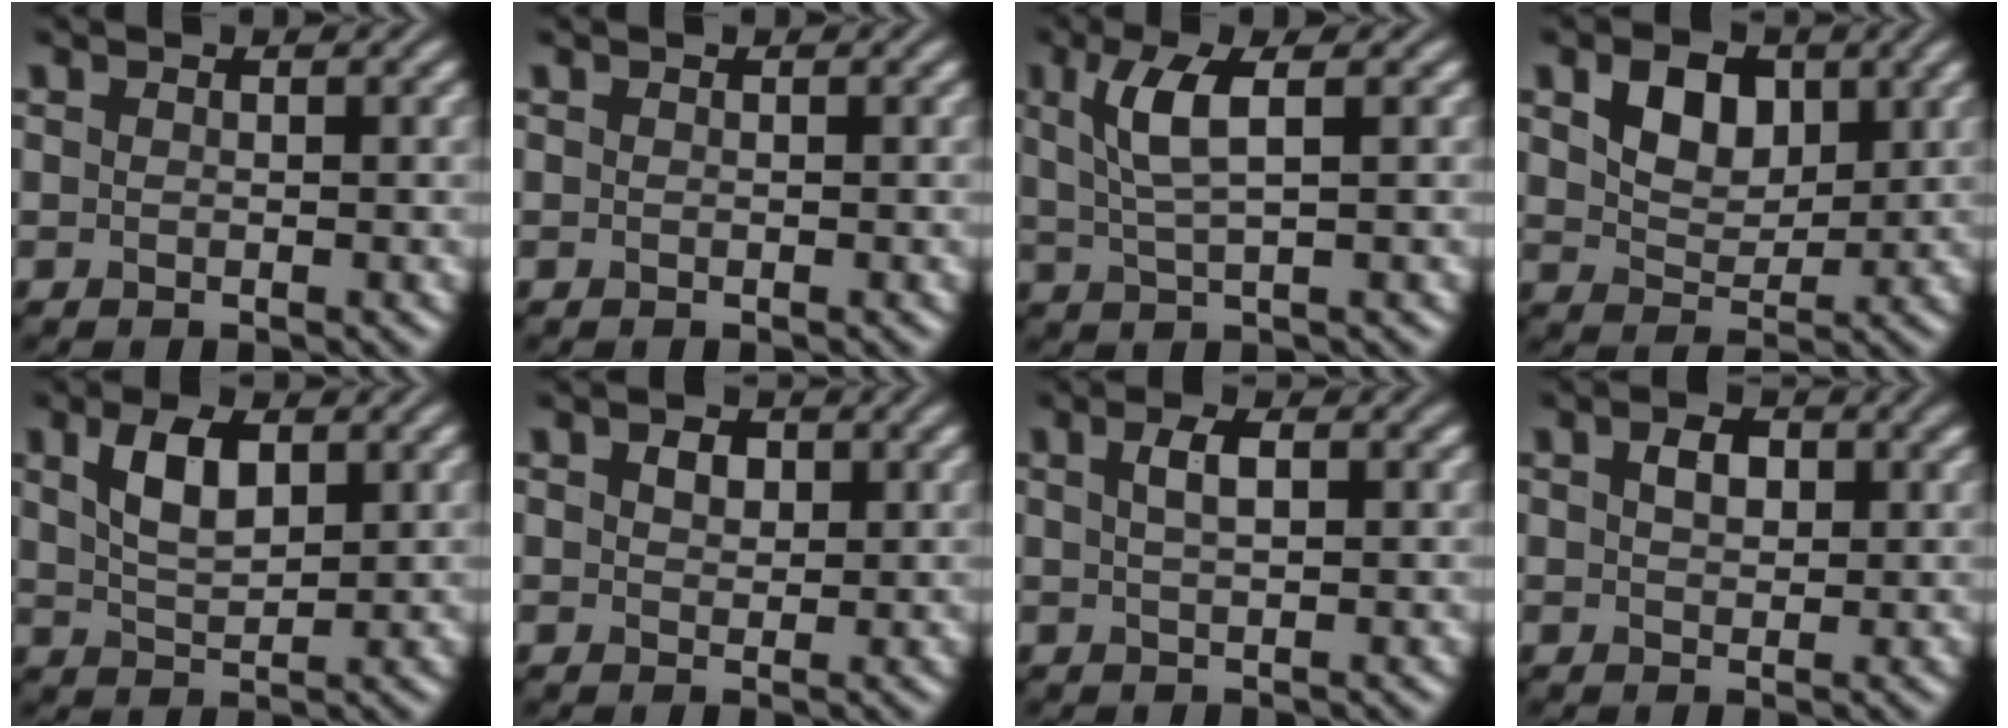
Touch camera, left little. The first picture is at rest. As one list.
[{"total": 0.0}, {"total": 4.0, "force": [1.2, 1.0, 3.7], "torque": [-0.081, 0.000, 0.026]}, {"total": 4.4, "force": [1.8, 2.9, 2.8], "torque": [-0.057, 0.001, 0.029]}, {"total": 4.3, "force": [1.8, 2.0, 3.3], "torque": [-0.070, 0.006, 0.036]}, {"total": 1.8, "force": [0.8, 1.3, 1.1], "torque": [-0.021, 0.002, 0.013]}, {"total": 2.4, "force": [0.9, 0.9, 2.1], "torque": [-0.036, 0.007, 0.016]}, {"total": 2.4, "force": [0.8, 1.5, 1.7], "torque": [-0.033, 0.003, 0.014]}]